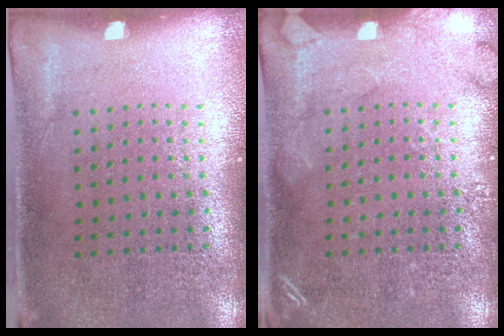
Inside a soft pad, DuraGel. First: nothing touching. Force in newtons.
{"total": 1.8, "press": 1.8, "slide": 0.3}